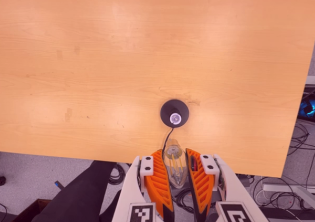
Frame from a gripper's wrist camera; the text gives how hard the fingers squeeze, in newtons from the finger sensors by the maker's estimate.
{"total": 20.4, "left": 24.9, "right": 15.9}